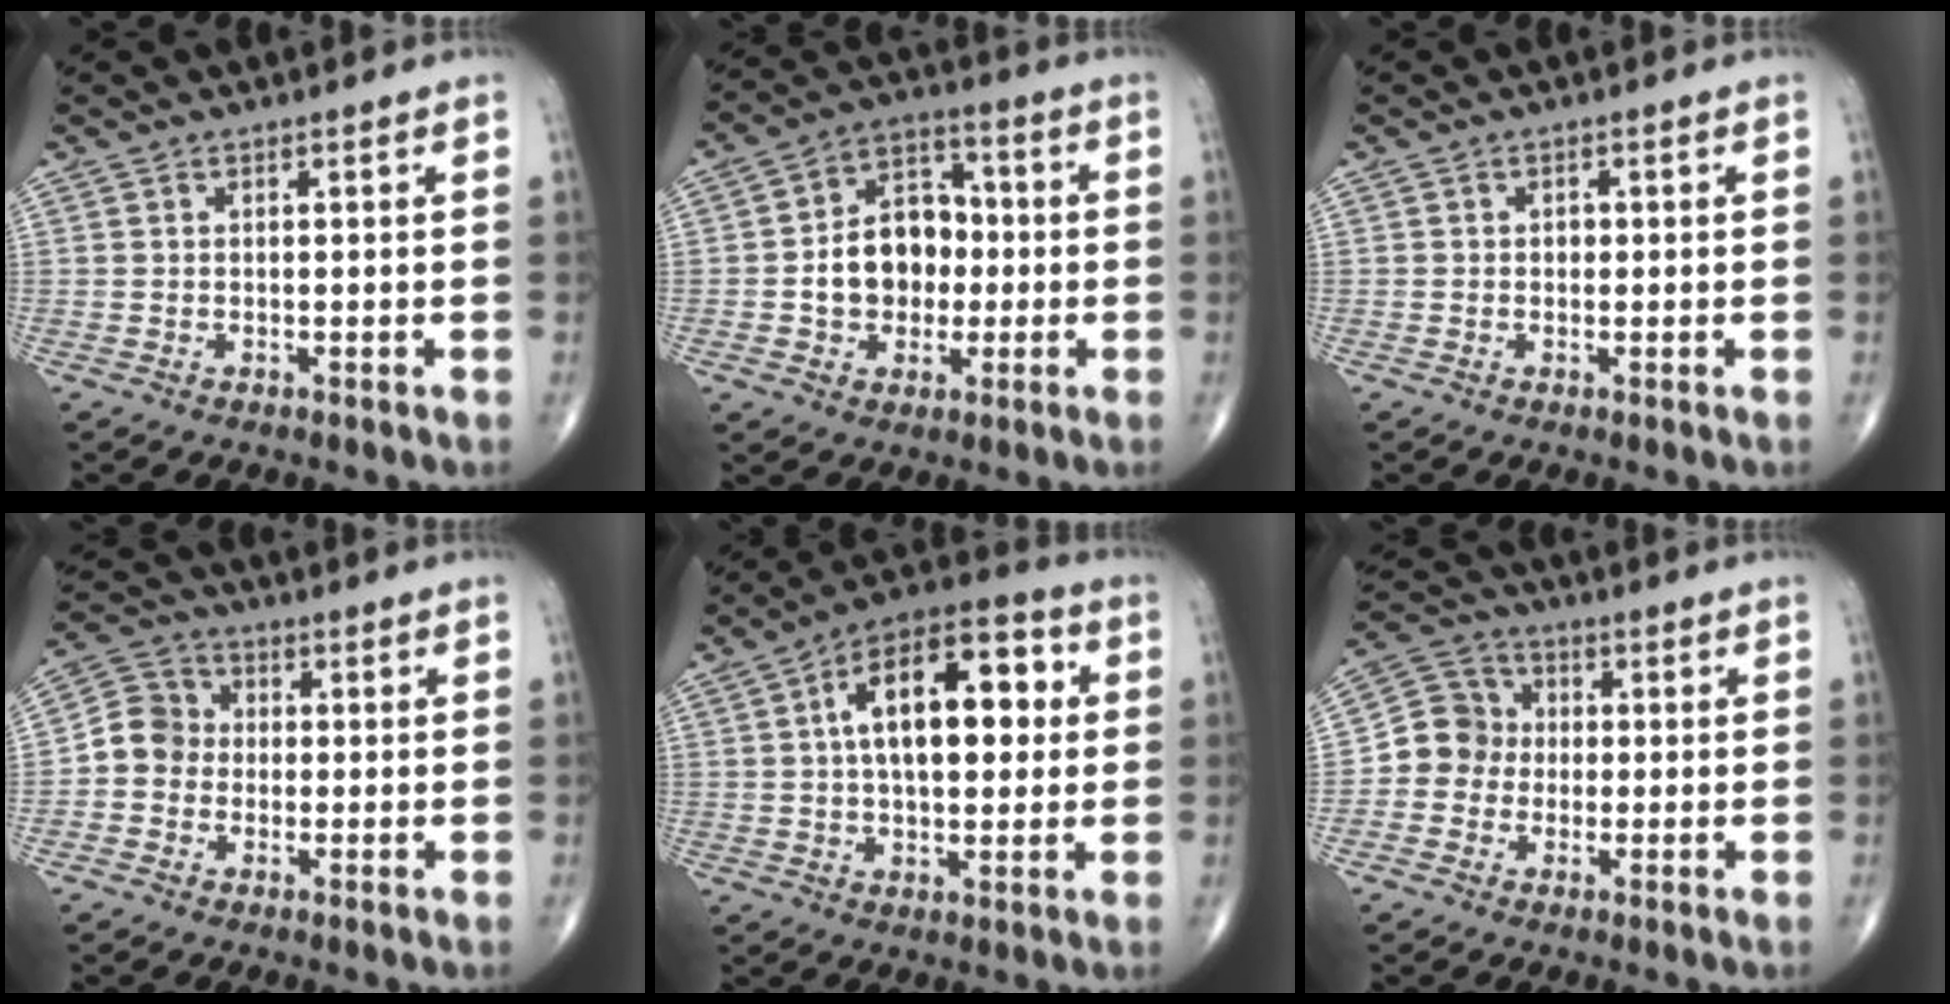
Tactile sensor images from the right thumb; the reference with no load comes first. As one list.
[{"total": 12.2, "force": [-1.0, 9.3, 7.8], "torque": [-0.084, 0.032, -0.023]}, {"total": 1.0, "force": [0.0, 0.8, 0.5], "torque": [-0.001, 0.003, -0.003]}, {"total": 6.6, "force": [-1.0, 6.0, 2.6], "torque": [-0.026, 0.026, -0.035]}, {"total": 17.5, "force": [3.1, 9.0, 14.7], "torque": [-0.208, 0.027, 0.041]}, {"total": 7.8, "force": [-0.9, 7.2, 2.8], "torque": [-0.024, 0.029, -0.031]}]